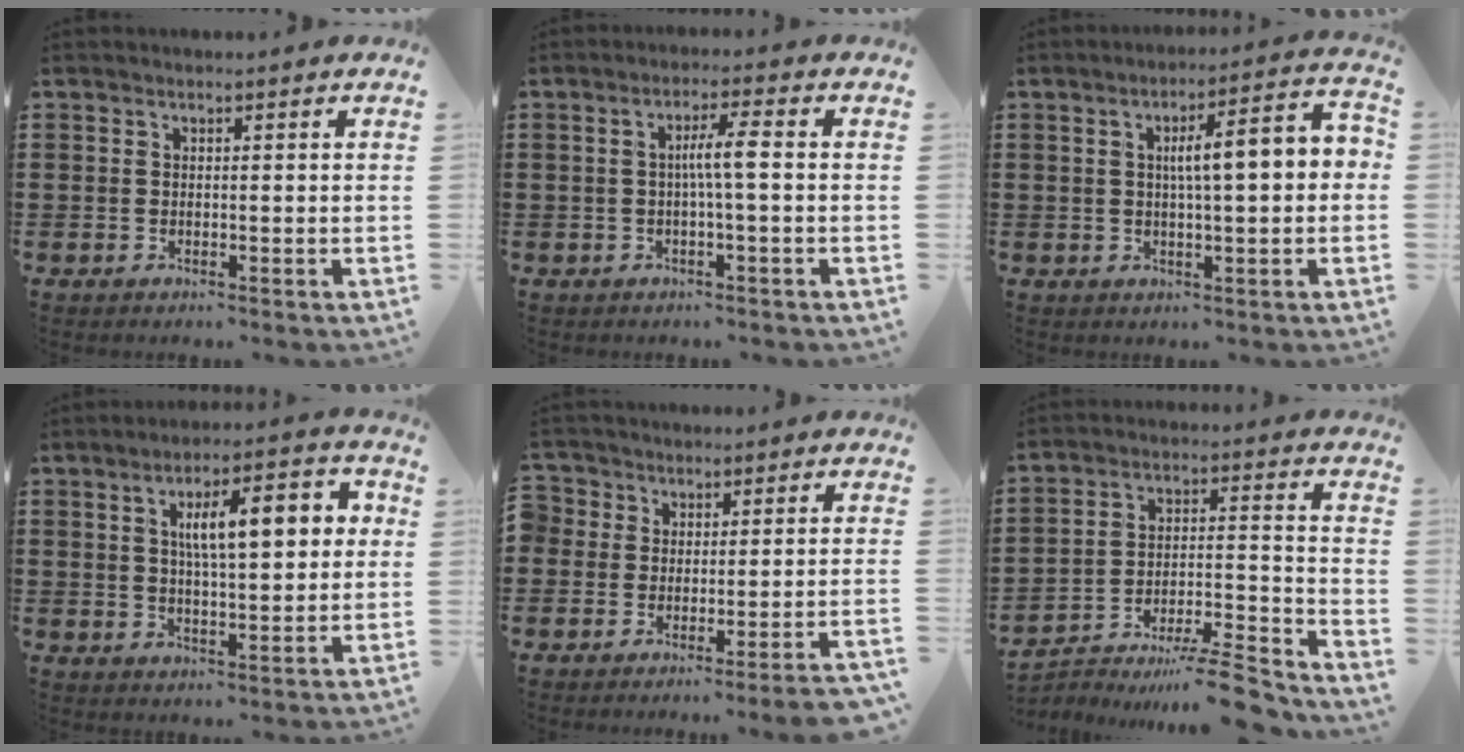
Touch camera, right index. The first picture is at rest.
{"total": 4.0, "force": [-0.2, 0.0, 4.0], "torque": [-0.075, 0.000, -0.009]}
{"total": 6.9, "force": [0.6, 1.1, 6.8], "torque": [-0.120, -0.001, 0.001]}
{"total": 9.1, "force": [2.1, 3.2, 8.2], "torque": [-0.137, 0.003, 0.027]}
{"total": 3.1, "force": [-3.0, 0.5, 0.5], "torque": [-0.011, 0.002, -0.064]}
{"total": 9.4, "force": [-8.1, 0.8, 4.6], "torque": [-0.057, 0.021, -0.158]}